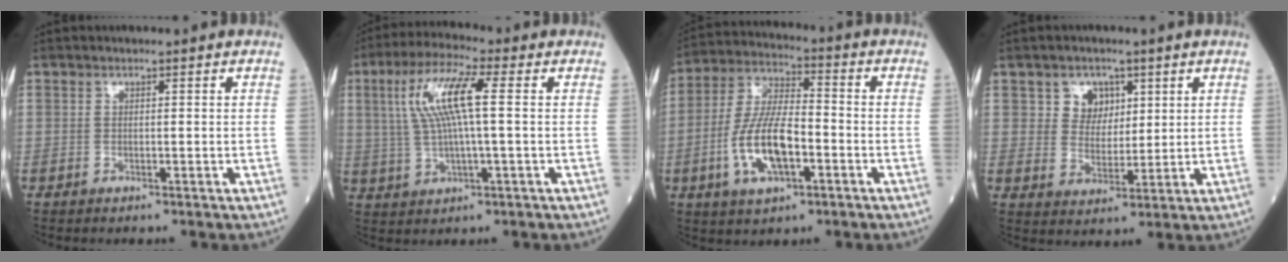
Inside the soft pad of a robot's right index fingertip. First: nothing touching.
{"total": 9.8, "force": [1.9, 1.1, 9.6], "torque": [-0.203, 0.016, 0.038]}
{"total": 12.3, "force": [-3.5, 4.4, 10.9], "torque": [-0.225, 0.006, -0.065]}
{"total": 5.0, "force": [2.3, 4.1, 1.6], "torque": [-0.025, 0.007, 0.043]}